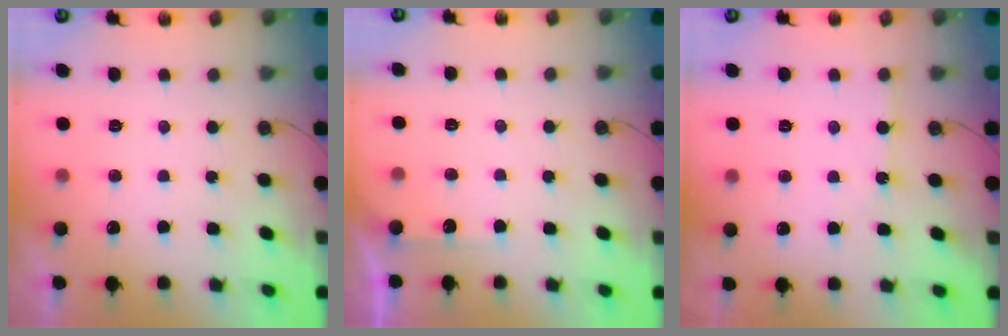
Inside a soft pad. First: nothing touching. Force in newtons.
{"total": 2.5, "press": 2.5, "slide": 0.4}
{"total": 5.5, "press": 5.5, "slide": 0.6}